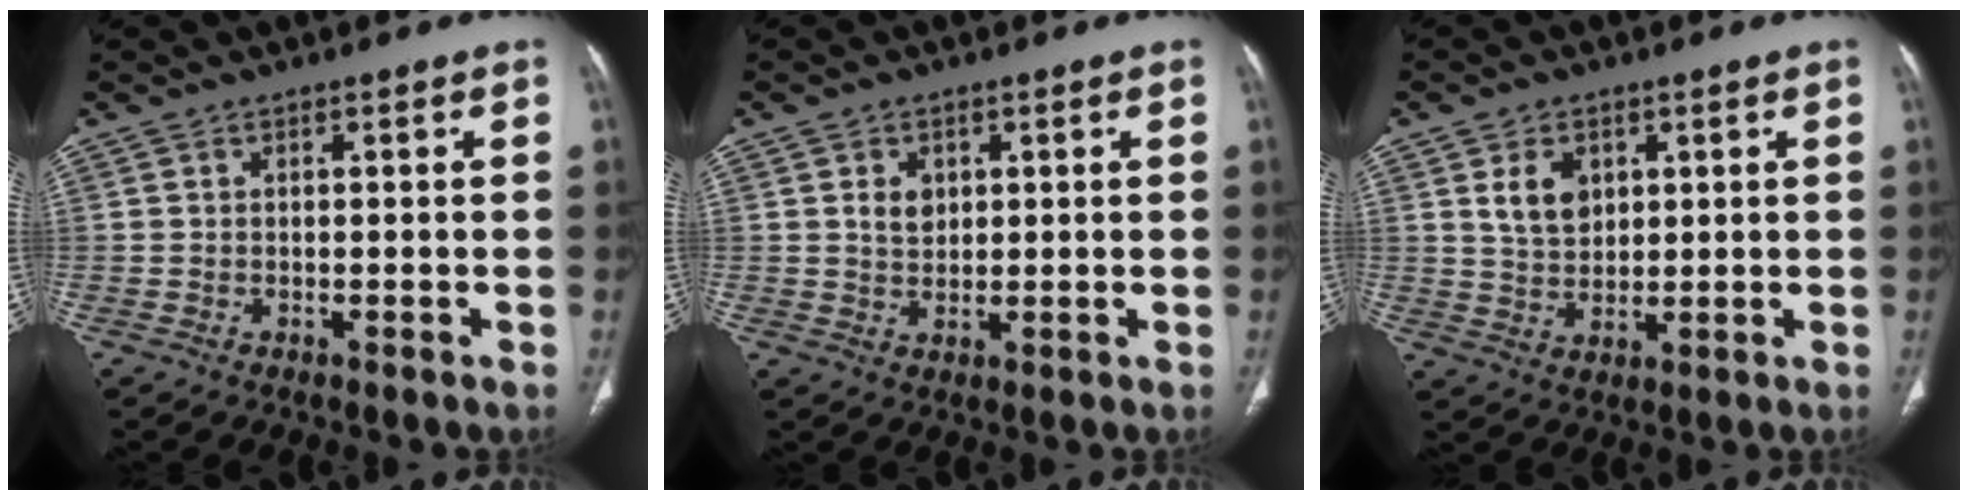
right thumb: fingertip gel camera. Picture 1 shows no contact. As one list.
[{"total": 3.5, "force": [1.1, 2.6, 2.1], "torque": [-0.022, -0.007, 0.023]}, {"total": 6.1, "force": [2.3, 4.3, 3.7], "torque": [-0.047, -0.017, 0.048]}]